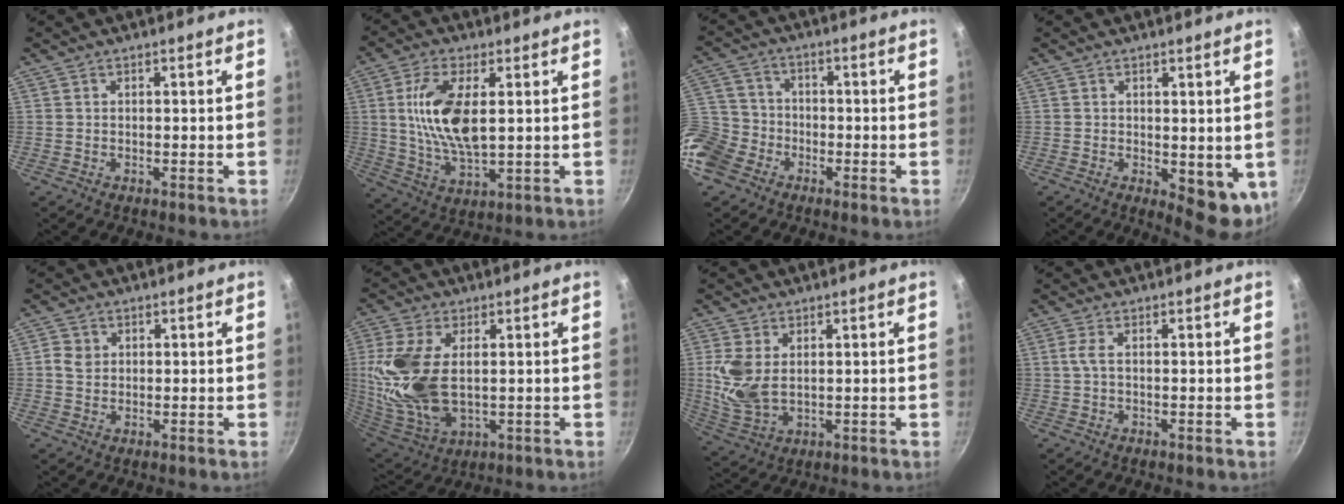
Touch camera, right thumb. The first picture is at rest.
{"total": 13.2, "force": [2.1, 5.6, 11.7], "torque": [-0.235, -0.015, 0.047]}
{"total": 12.2, "force": [-6.2, 9.3, 4.8], "torque": [-0.105, 0.037, -0.127]}
{"total": 8.3, "force": [-1.3, 3.7, 7.2], "torque": [-0.073, -0.018, -0.008]}
{"total": 2.9, "force": [0.5, 2.5, 1.4], "torque": [-0.017, 0.001, 0.009]}
{"total": 17.3, "force": [1.2, 9.4, 14.5], "torque": [-0.327, -0.014, 0.036]}
{"total": 8.6, "force": [1.3, 5.3, 6.7], "torque": [-0.150, -0.007, 0.039]}
{"total": 1.8, "force": [0.1, 0.5, 1.7], "torque": [-0.048, 0.003, 0.003]}